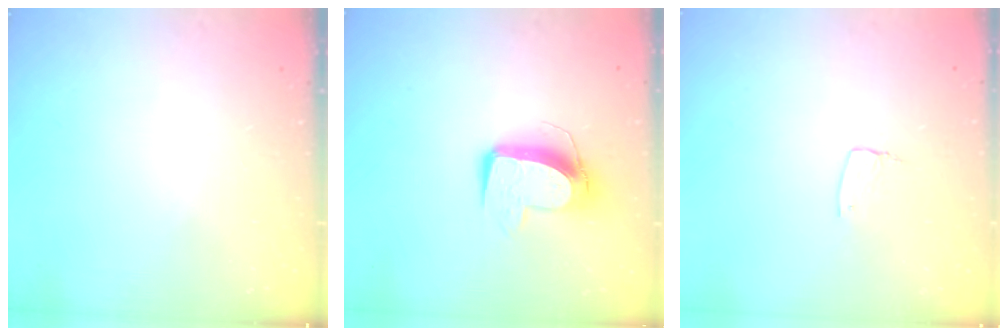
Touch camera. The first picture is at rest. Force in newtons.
{"total": 10.8, "press": 10.8, "slide": 0.7}
{"total": 4.7, "press": 4.7, "slide": 0.4}